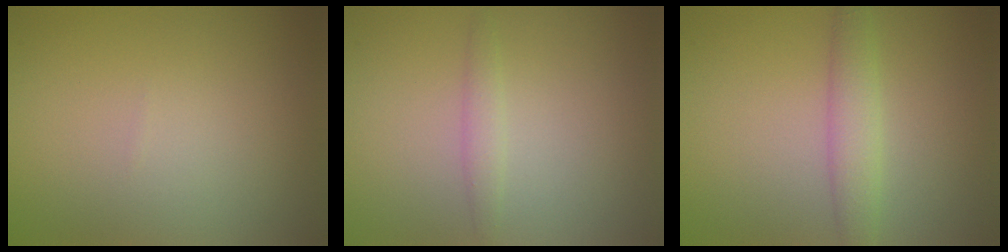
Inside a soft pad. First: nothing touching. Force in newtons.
{"total": 1.2, "press": 1.2, "slide": 0.1}
{"total": 2.8, "press": 2.8, "slide": 0.1}